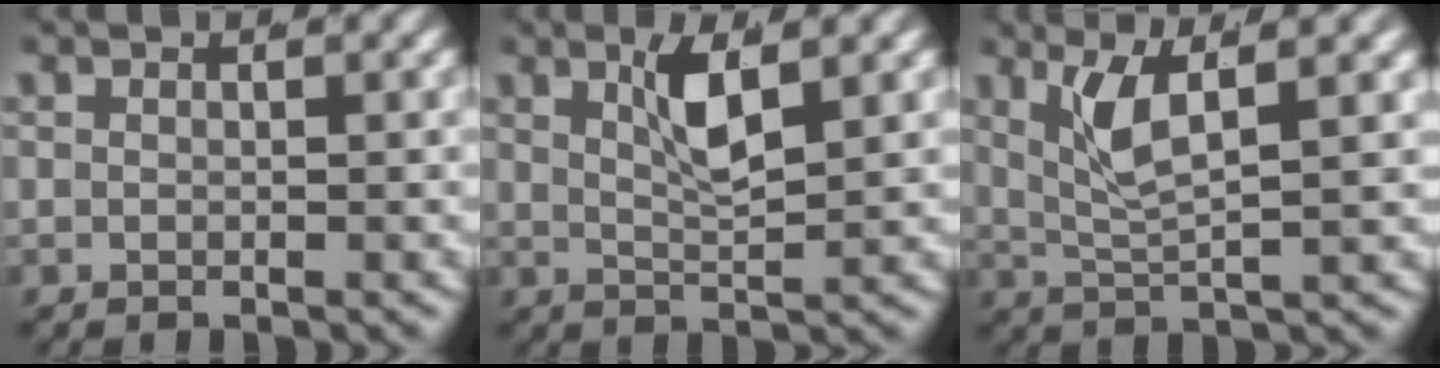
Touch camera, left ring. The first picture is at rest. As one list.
[{"total": 3.1, "force": [1.4, 0.4, 2.7], "torque": [-0.057, -0.006, 0.031]}, {"total": 3.9, "force": [1.5, 1.0, 3.5], "torque": [-0.080, 0.001, 0.032]}]